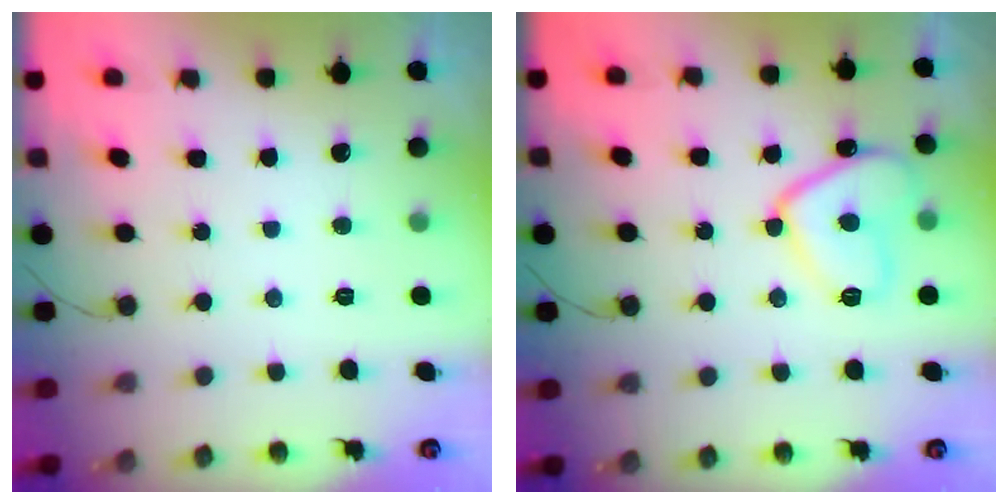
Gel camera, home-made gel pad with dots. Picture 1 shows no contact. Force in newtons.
{"total": 10.8, "press": 10.8, "slide": 1.2}